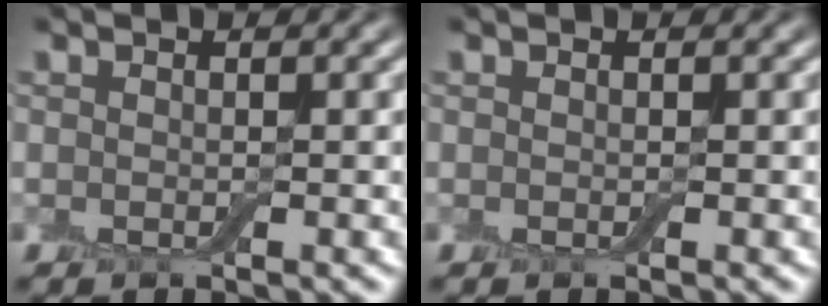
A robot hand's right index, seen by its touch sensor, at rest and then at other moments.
{"total": 0.0}